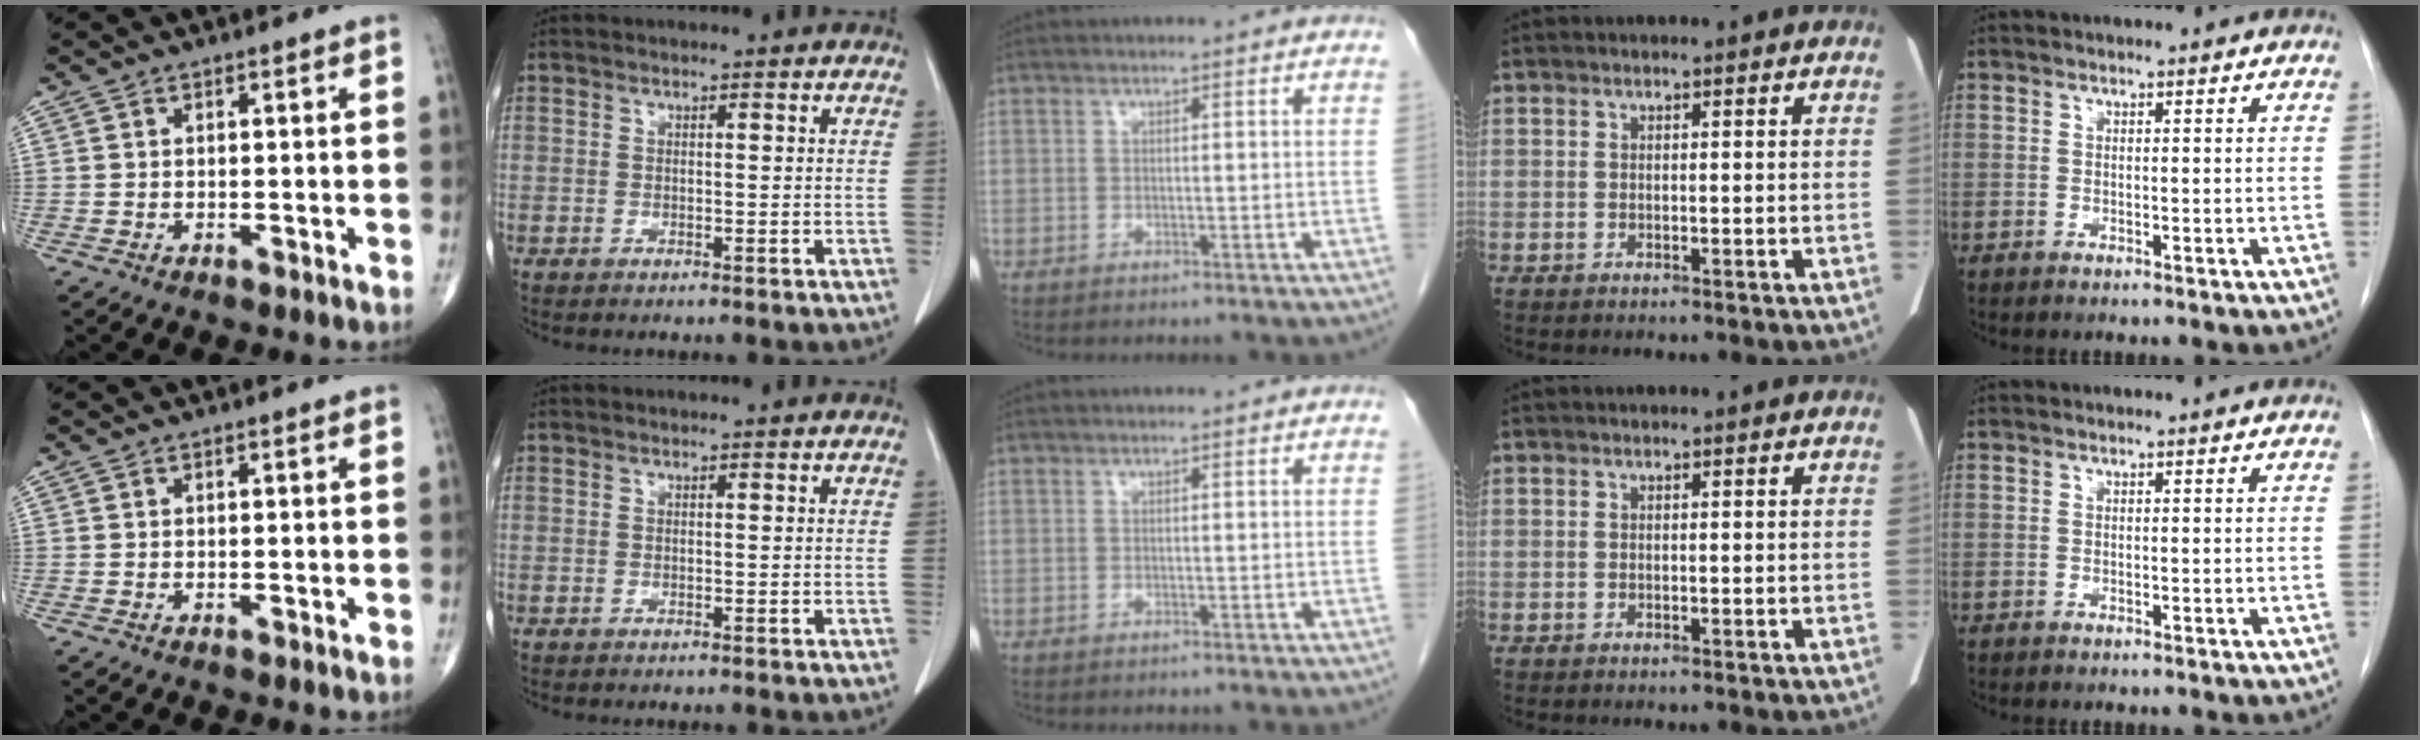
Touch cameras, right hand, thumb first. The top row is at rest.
{}